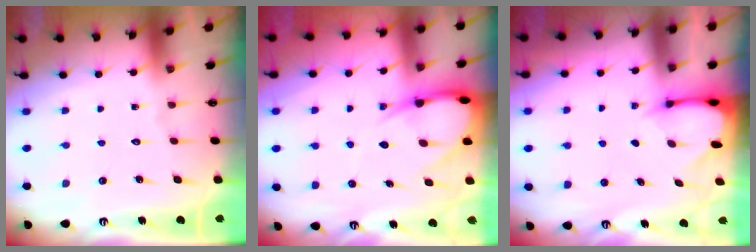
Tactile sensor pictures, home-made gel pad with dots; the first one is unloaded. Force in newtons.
{"total": 9.9, "press": 9.9, "slide": 1.0}
{"total": 2.6, "press": 2.5, "slide": 0.3}